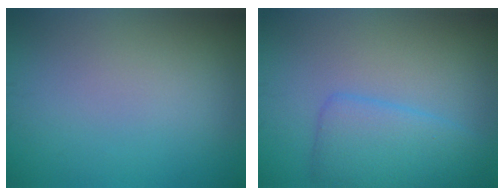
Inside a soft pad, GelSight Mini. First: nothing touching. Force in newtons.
{"total": 4.5, "press": 4.5, "slide": 0.1}